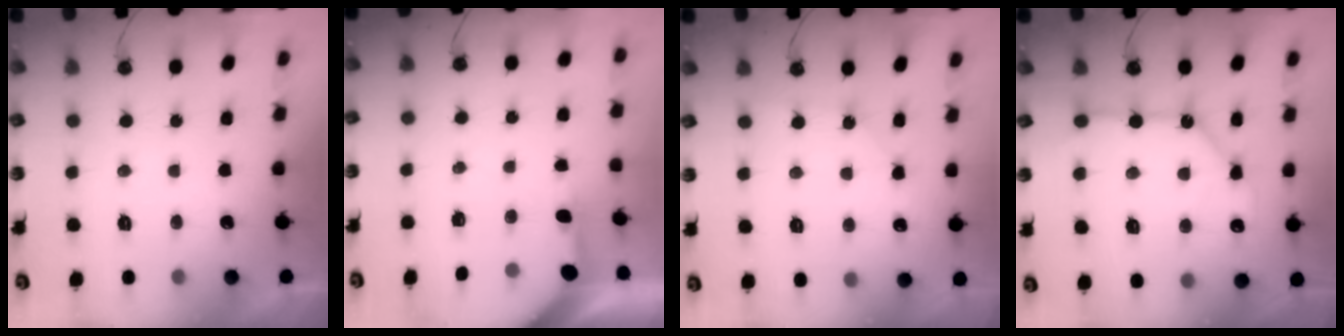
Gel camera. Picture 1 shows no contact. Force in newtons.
{"total": 3.3, "press": 3.3, "slide": 0.4}
{"total": 5.6, "press": 5.5, "slide": 0.7}
{"total": 11.1, "press": 11.1, "slide": 1.1}